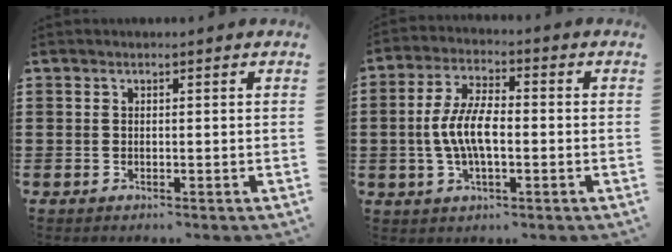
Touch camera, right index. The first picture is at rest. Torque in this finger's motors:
{"motor_torque": [0.80, 0.11, 0.41, 0.21]}